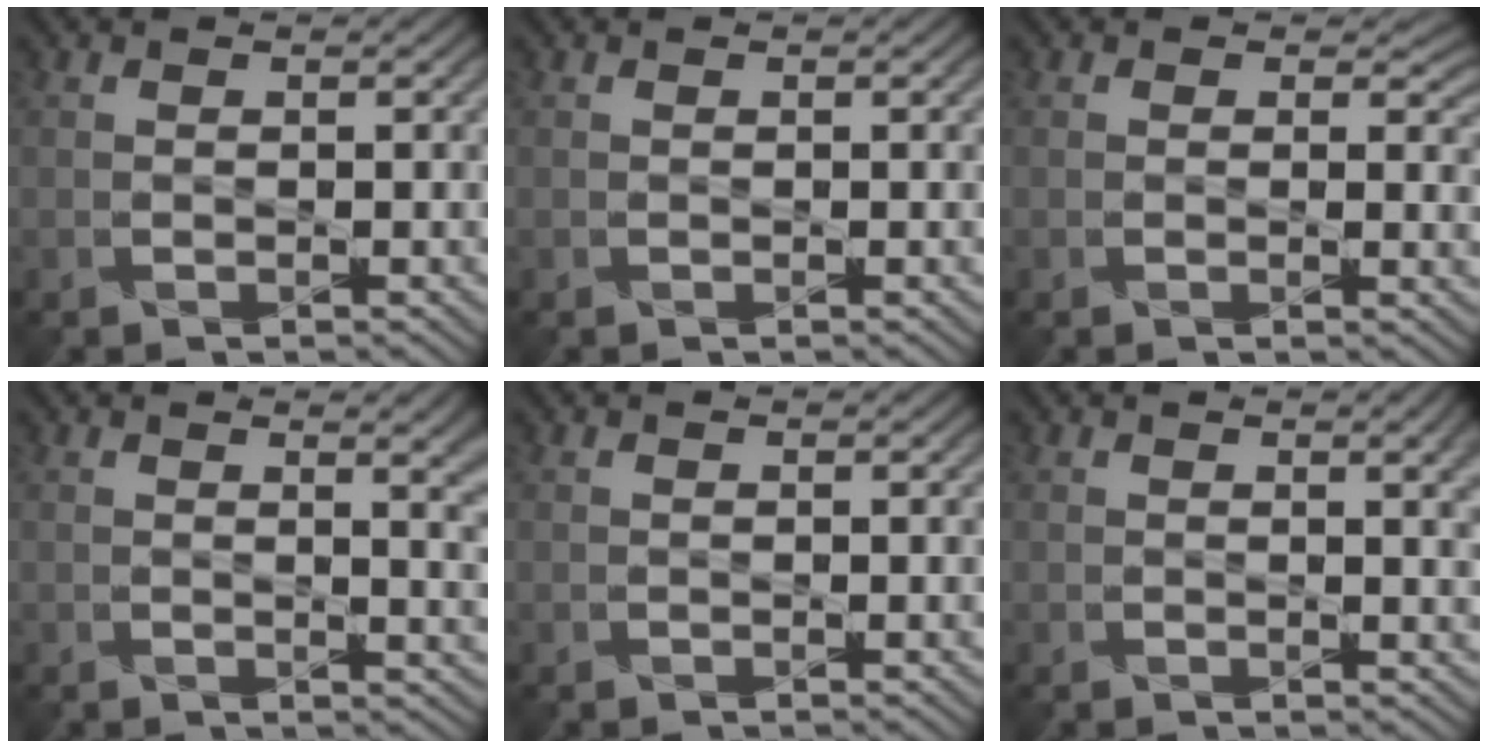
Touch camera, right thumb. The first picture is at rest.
{"total": 0.0}
{"total": 2.3, "force": [0.8, 1.4, 1.6], "torque": [-0.023, -0.008, 0.009]}
{"total": 4.5, "force": [1.6, 1.4, 4.0], "torque": [-0.046, 0.001, 0.024]}
{"total": 0.0}
{"total": 2.8, "force": [1.0, 0.7, 2.5], "torque": [-0.034, 0.001, 0.017]}